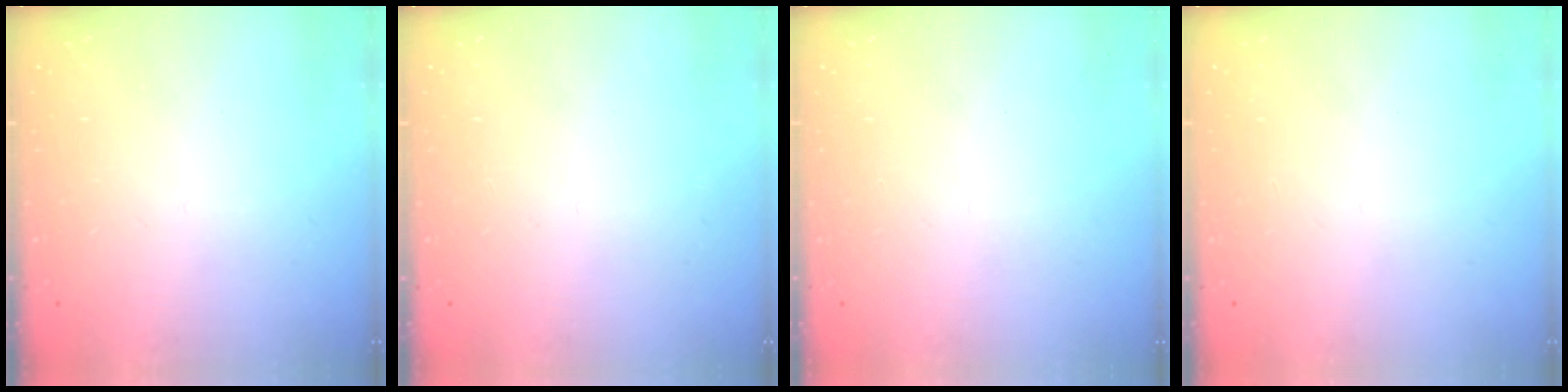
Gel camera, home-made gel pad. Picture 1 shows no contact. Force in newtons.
{"total": 1.8, "press": 1.7, "slide": 0.1}
{"total": 1.6, "press": 1.6, "slide": 0.1}
{"total": 1.5, "press": 1.5, "slide": 0.1}